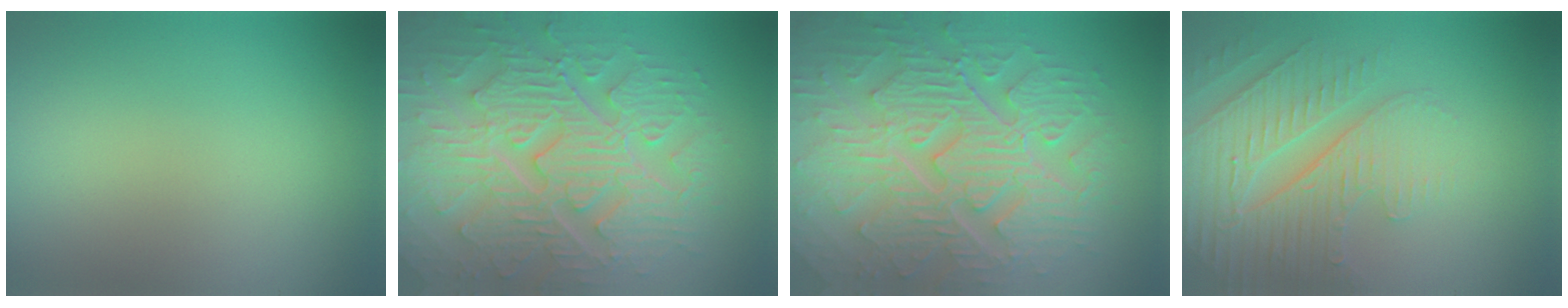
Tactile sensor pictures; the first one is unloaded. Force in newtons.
{"total": 9.2, "press": 6.8, "slide": 6.2}
{"total": 10.5, "press": 7.0, "slide": 7.8}
{"total": 4.8, "press": 4.4, "slide": 1.9}